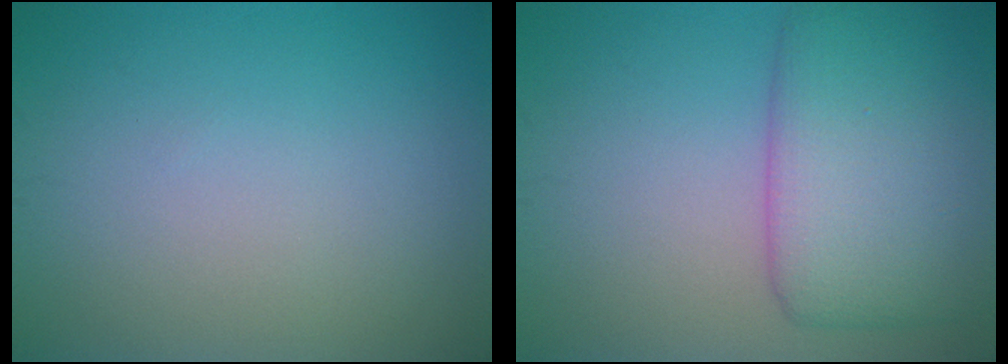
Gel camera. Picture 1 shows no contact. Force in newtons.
{"total": 7.5, "press": 7.5, "slide": 0.1}